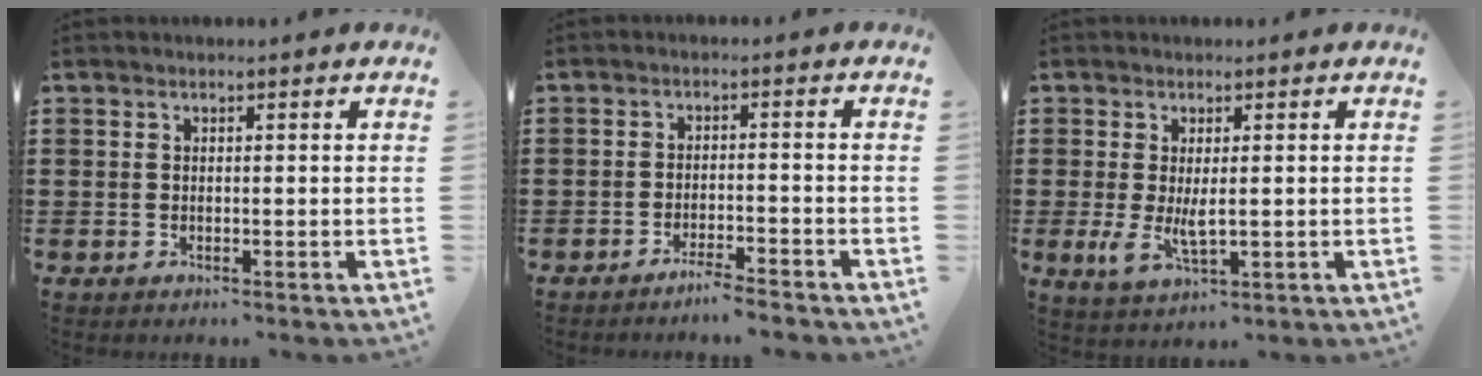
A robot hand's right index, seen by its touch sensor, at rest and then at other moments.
{"total": 2.9, "force": [-2.7, -0.1, 1.0], "torque": [-0.019, 0.003, -0.054]}
{"total": 4.3, "force": [-0.1, 1.7, 4.0], "torque": [-0.086, -0.011, -0.007]}